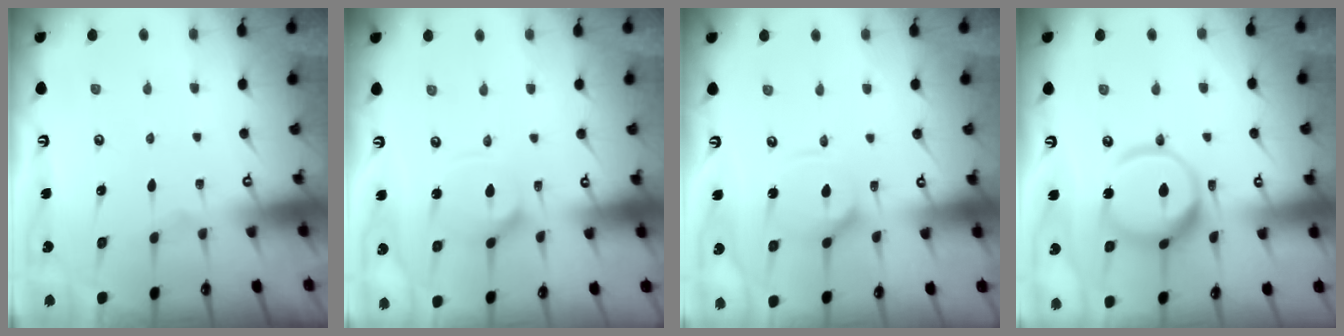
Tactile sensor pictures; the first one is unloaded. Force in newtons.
{"total": 8.2, "press": 8.2, "slide": 0.8}
{"total": 10.2, "press": 10.2, "slide": 1.2}
{"total": 13.4, "press": 13.3, "slide": 1.4}